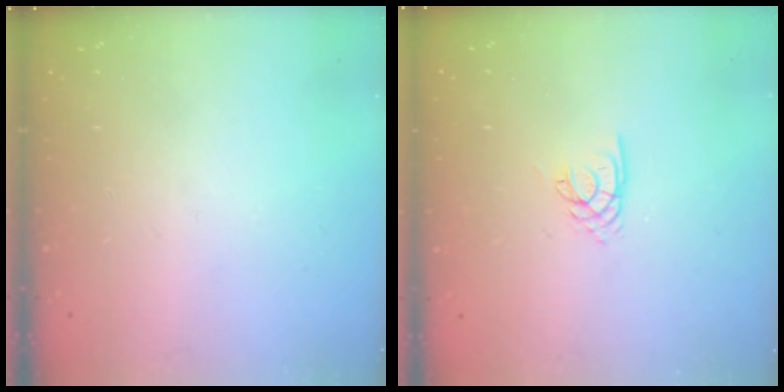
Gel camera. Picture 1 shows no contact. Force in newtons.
{"total": 2.1, "press": 2.1, "slide": 0.1}